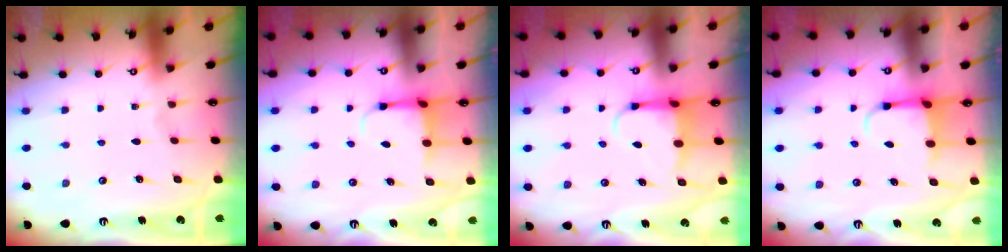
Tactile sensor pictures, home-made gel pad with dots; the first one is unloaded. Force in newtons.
{"total": 3.7, "press": 3.3, "slide": 1.6}
{"total": 4.5, "press": 4.3, "slide": 1.3}
{"total": 3.9, "press": 3.8, "slide": 0.9}